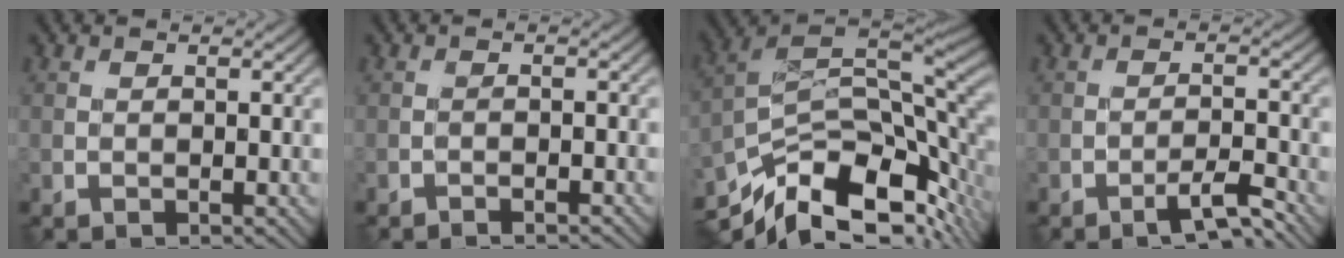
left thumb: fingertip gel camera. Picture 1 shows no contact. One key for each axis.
{"total": 1.2, "fx": -1.0, "fy": 0.1, "fz": 0.6, "tx": -0.005, "ty": 0.005, "tz": -0.024}
{"total": 14.6, "fx": -7.7, "fy": 6.5, "fz": 10.7, "tx": -0.232, "ty": -0.027, "tz": -0.127}
{"total": 3.6, "fx": -2.8, "fy": 0.4, "fz": 2.2, "tx": -0.035, "ty": 0.010, "tz": -0.052}